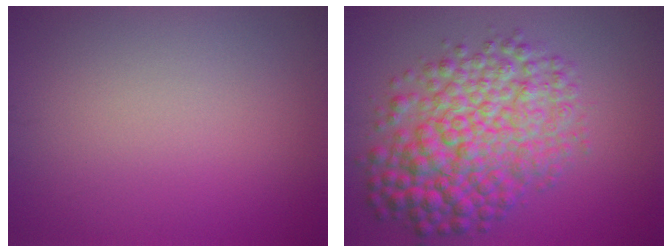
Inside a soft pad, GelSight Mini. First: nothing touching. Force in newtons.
{"total": 8.9, "press": 8.9, "slide": 0.1}